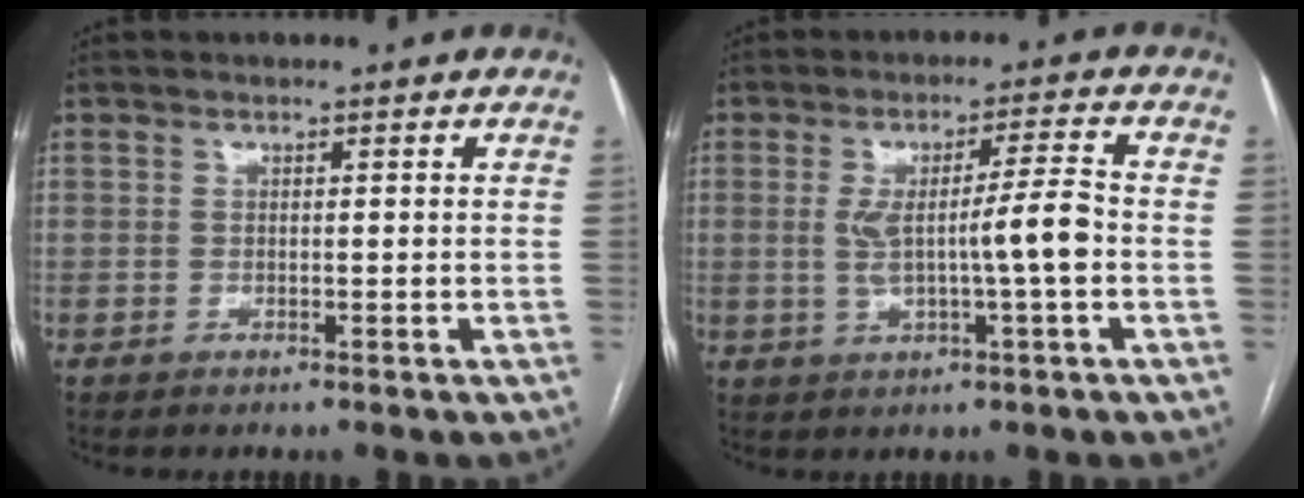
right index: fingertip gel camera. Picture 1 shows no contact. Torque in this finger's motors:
{"motor_torque": [0.38, -0.02, 0.26, 0.07]}